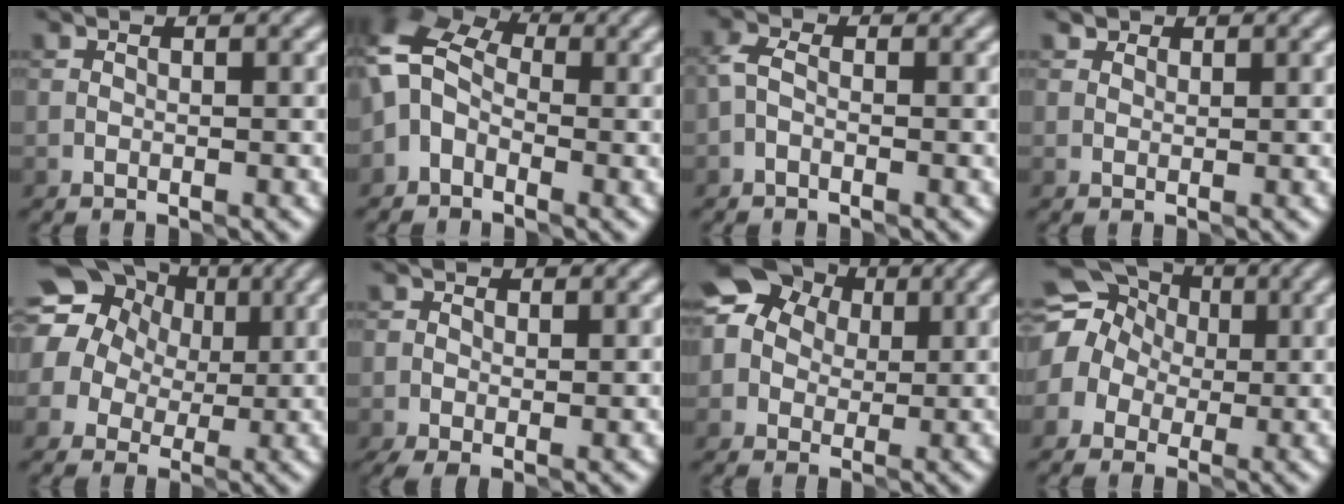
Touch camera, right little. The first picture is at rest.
{"total": 5.5, "force": [-0.7, 4.0, 3.6], "torque": [-0.058, 0.018, -0.029]}
{"total": 1.8, "force": [-0.5, 1.1, 1.3], "torque": [-0.031, 0.009, -0.015]}
{"total": 1.2, "force": [1.0, 0.7, 0.4], "torque": [-0.001, 0.000, 0.003]}
{"total": 14.0, "force": [6.2, 11.4, 5.2], "torque": [-0.126, 0.036, 0.103]}
{"total": 2.4, "force": [-0.5, 1.3, 1.9], "torque": [-0.038, -0.002, -0.009]}
{"total": 9.6, "force": [2.8, 8.4, 3.8], "torque": [-0.087, 0.039, 0.028]}
{"total": 14.3, "force": [3.1, 12.8, 5.4], "torque": [-0.130, 0.049, 0.003]}